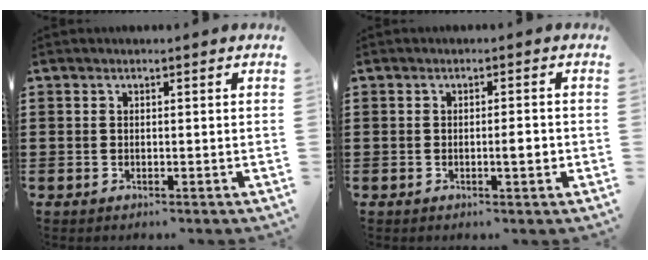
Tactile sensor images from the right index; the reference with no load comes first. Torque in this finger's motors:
{"motor_torque": [1.61, 0.18, 0.10, 0.08]}